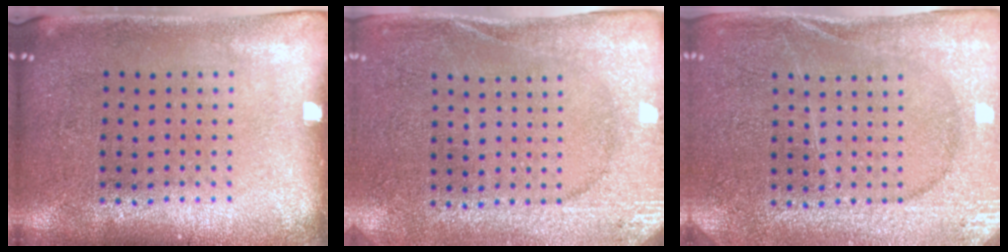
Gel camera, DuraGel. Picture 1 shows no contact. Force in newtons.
{"total": 2.6, "press": 2.5, "slide": 0.6}
{"total": 3.0, "press": 2.9, "slide": 0.4}